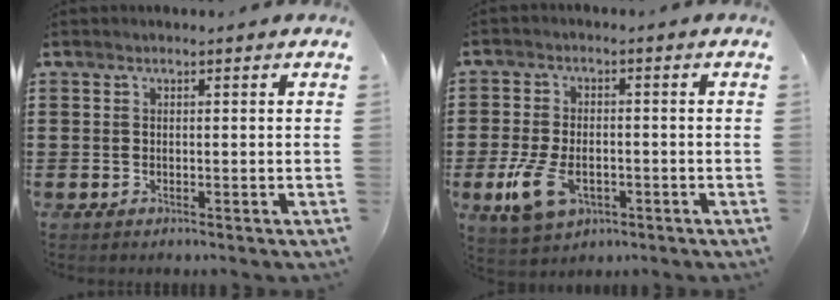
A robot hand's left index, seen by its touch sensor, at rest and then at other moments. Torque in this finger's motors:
{"motor_torque": [1.68, 0.46, 0.54, 0.12]}